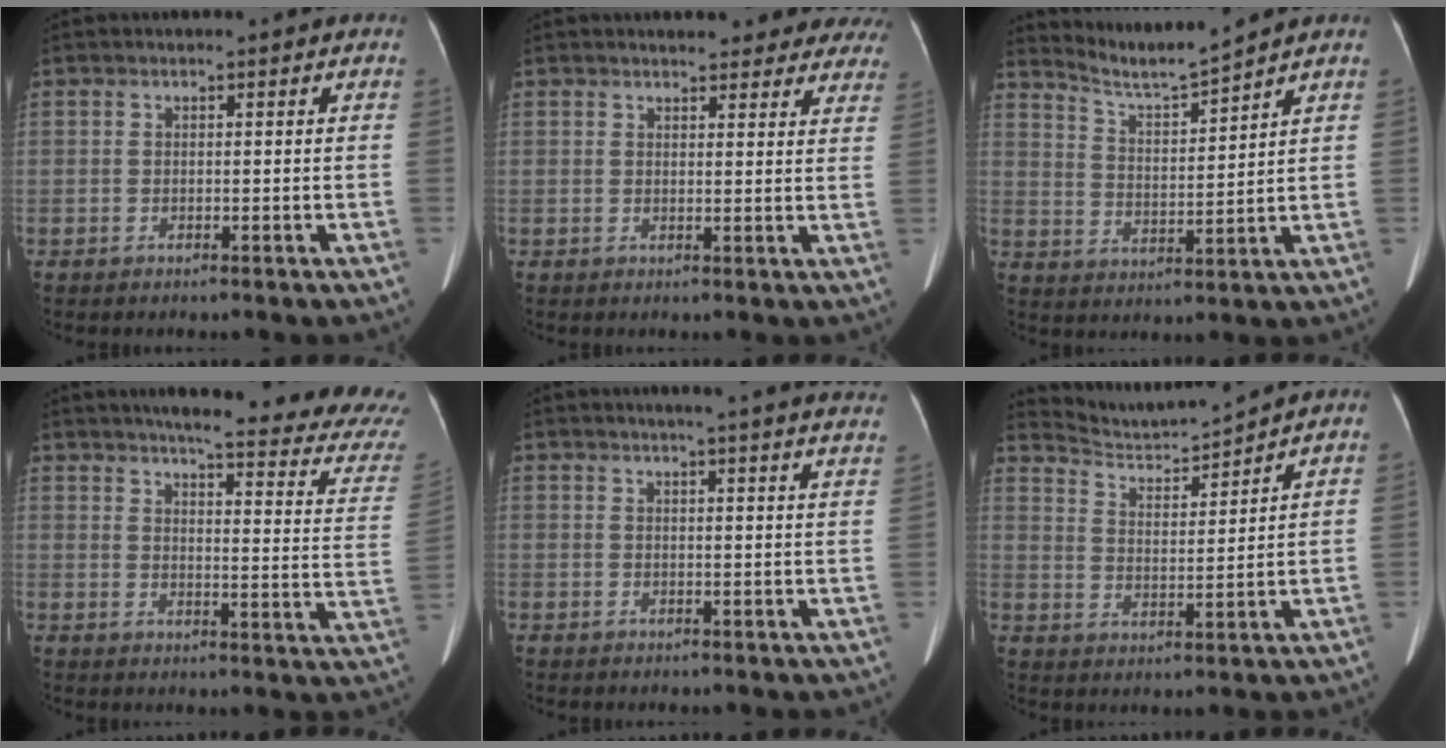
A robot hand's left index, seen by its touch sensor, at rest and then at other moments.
{"total": 13.5, "force": [12.4, 3.6, 4.0], "torque": [-0.008, -0.008, 0.120]}
{"total": 6.3, "force": [6.1, -1.8, 0.6], "torque": [-0.025, -0.013, 0.125]}
{"total": 23.1, "force": [21.2, 0.2, 9.2], "torque": [-0.115, -0.093, 0.237]}
{"total": 14.8, "force": [13.3, -0.2, 6.5], "torque": [-0.084, -0.022, 0.142]}
{"total": 7.1, "force": [7.0, -1.3, -0.1], "torque": [-0.020, -0.003, 0.138]}